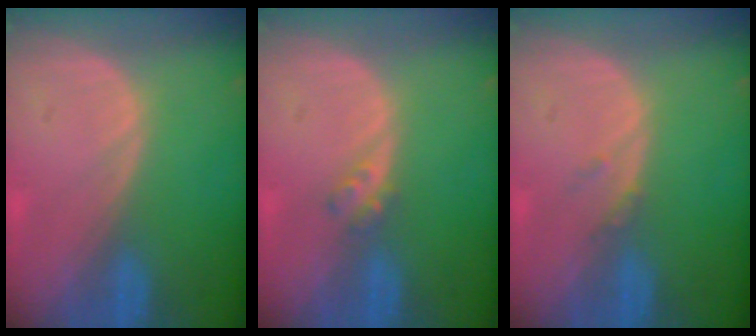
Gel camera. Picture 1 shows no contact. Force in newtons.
{"total": 2.1, "press": 1.8, "slide": 1.0}
{"total": 1.0, "press": 1.0, "slide": 0.2}